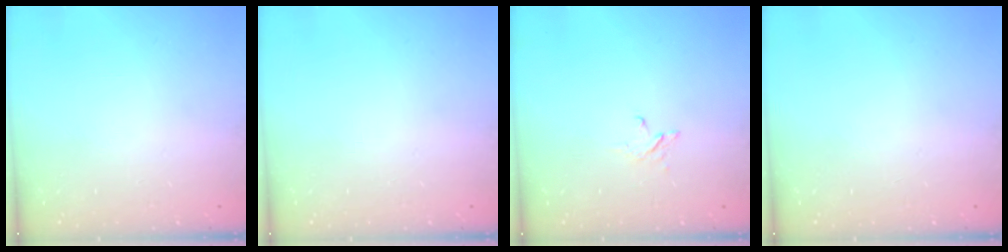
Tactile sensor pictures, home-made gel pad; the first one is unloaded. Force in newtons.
{"total": 0.0}
{"total": 2.8, "press": 2.8, "slide": 0.3}
{"total": 0.0}